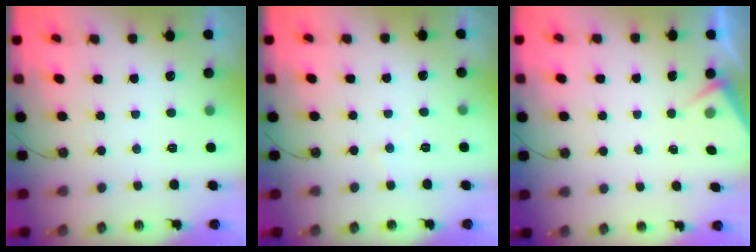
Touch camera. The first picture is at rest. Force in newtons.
{"total": 3.2, "press": 3.1, "slide": 0.5}
{"total": 2.8, "press": 2.7, "slide": 0.4}